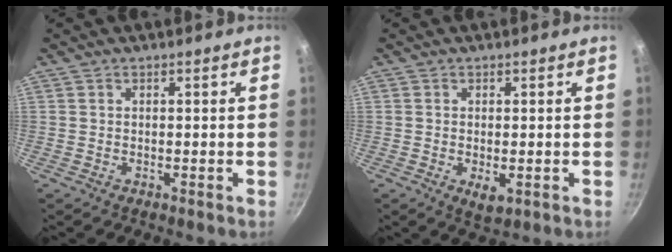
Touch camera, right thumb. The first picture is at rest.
{"total": 3.3, "force": [-0.8, 1.7, 2.7], "torque": [-0.043, -0.010, -0.008]}